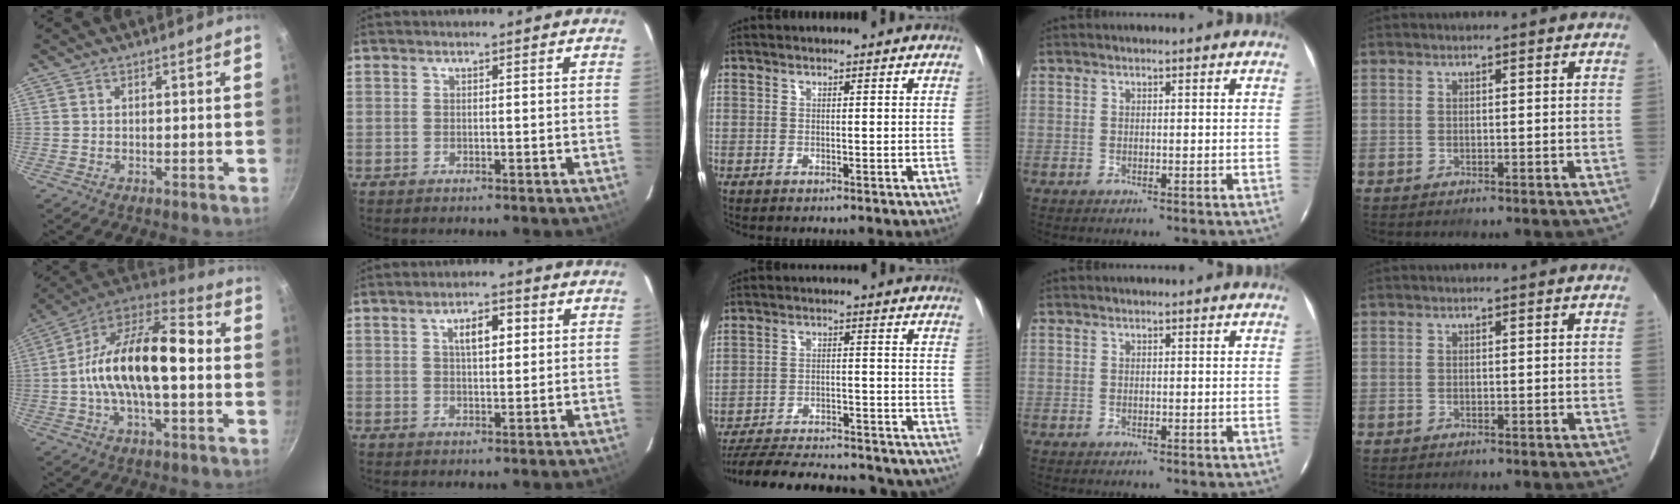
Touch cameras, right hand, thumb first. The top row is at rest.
{"thumb": {"total": 20.9, "force": [-0.3, 9.3, 18.7], "torque": [-0.317, 0.043, -0.013]}, "index": {"total": 5.0, "force": [1.6, 1.8, 4.5], "torque": [-0.076, 0.012, 0.026]}, "middle": {"total": 29.7, "force": [-27.0, 5.0, 11.4], "torque": [-0.158, -0.030, -0.357]}}